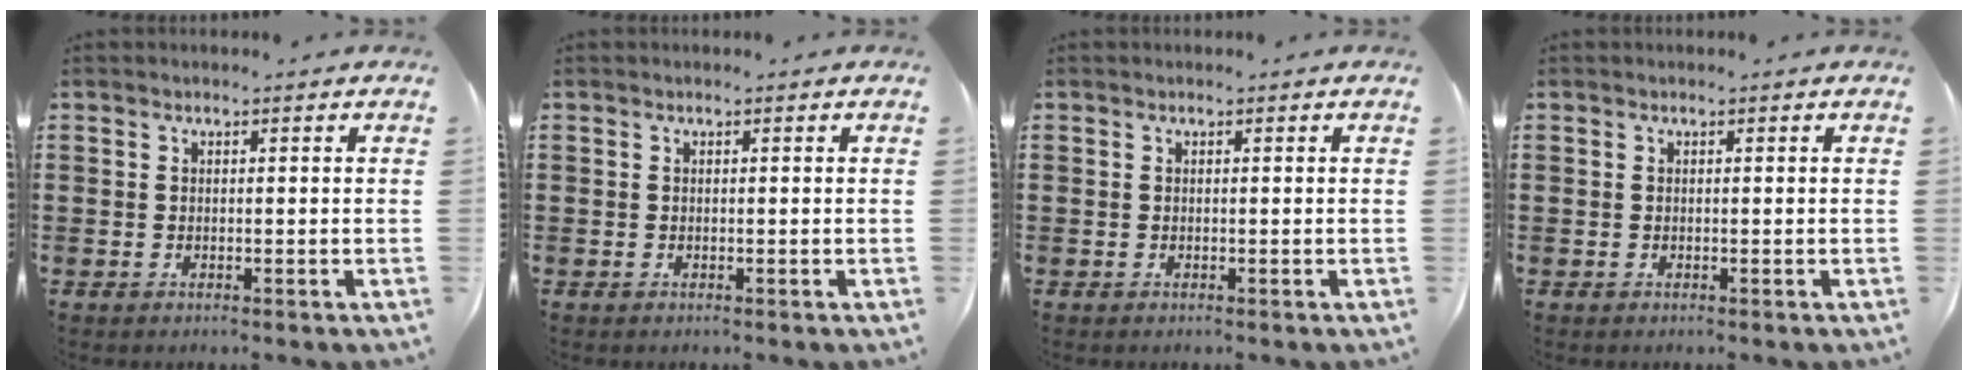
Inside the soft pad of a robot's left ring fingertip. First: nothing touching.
{"total": 0.0}
{"total": 0.0}
{"total": 0.0}